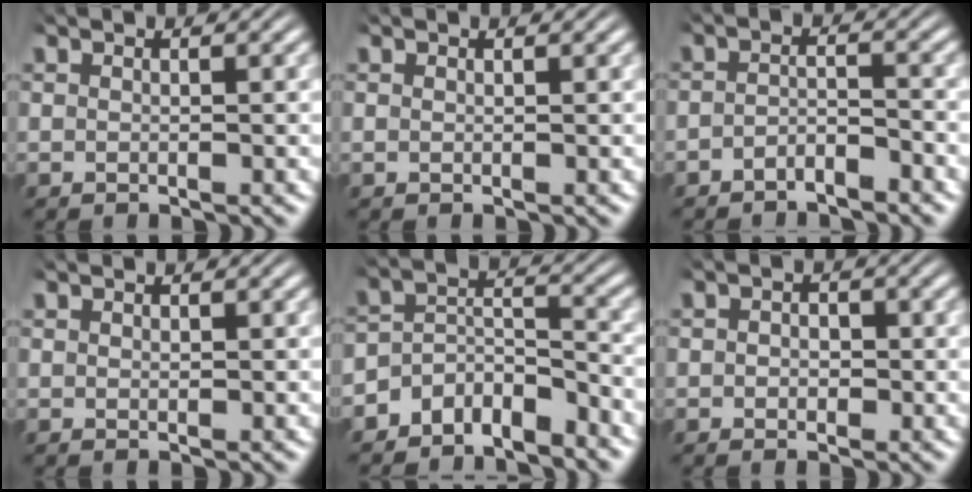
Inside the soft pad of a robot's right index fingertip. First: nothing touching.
{"total": 0.0}
{"total": 2.6, "force": [-2.3, 0.8, 0.7], "torque": [-0.007, -0.007, -0.044]}
{"total": 0.0}
{"total": 6.5, "force": [-4.0, 4.5, 2.7], "torque": [-0.046, -0.017, -0.071]}
{"total": 1.2, "force": [-0.4, 0.9, 0.6], "torque": [-0.006, -0.002, -0.009]}